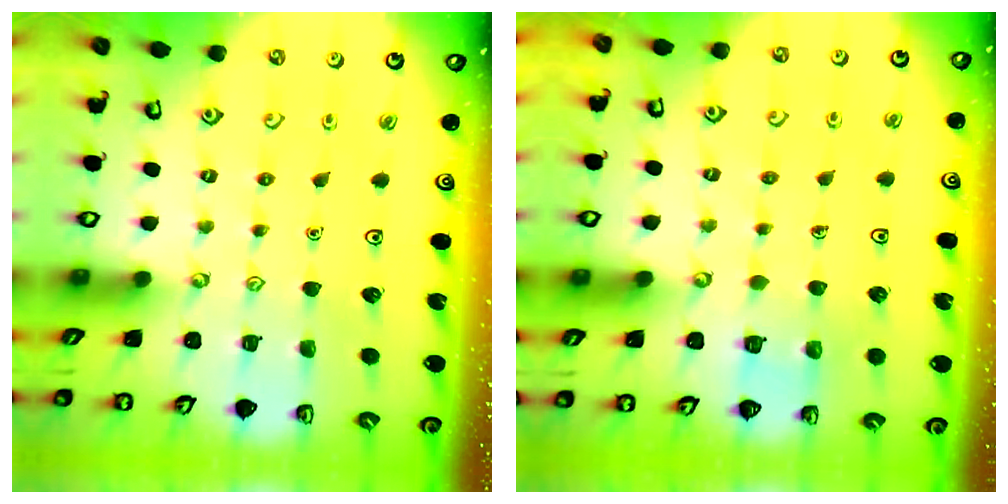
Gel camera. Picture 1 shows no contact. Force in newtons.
{"total": 2.7, "press": 2.7, "slide": 0.1}